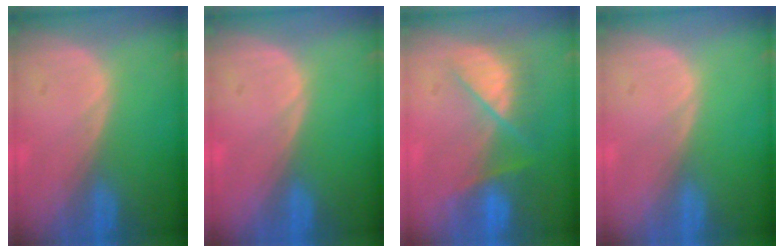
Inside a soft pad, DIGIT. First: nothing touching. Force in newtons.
{"total": 0.0}
{"total": 7.1, "press": 7.0, "slide": 1.4}
{"total": 0.0}